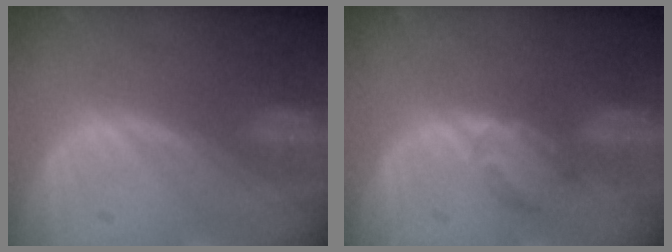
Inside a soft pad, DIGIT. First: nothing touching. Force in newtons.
{"total": 2.8, "press": 2.8, "slide": 0.3}